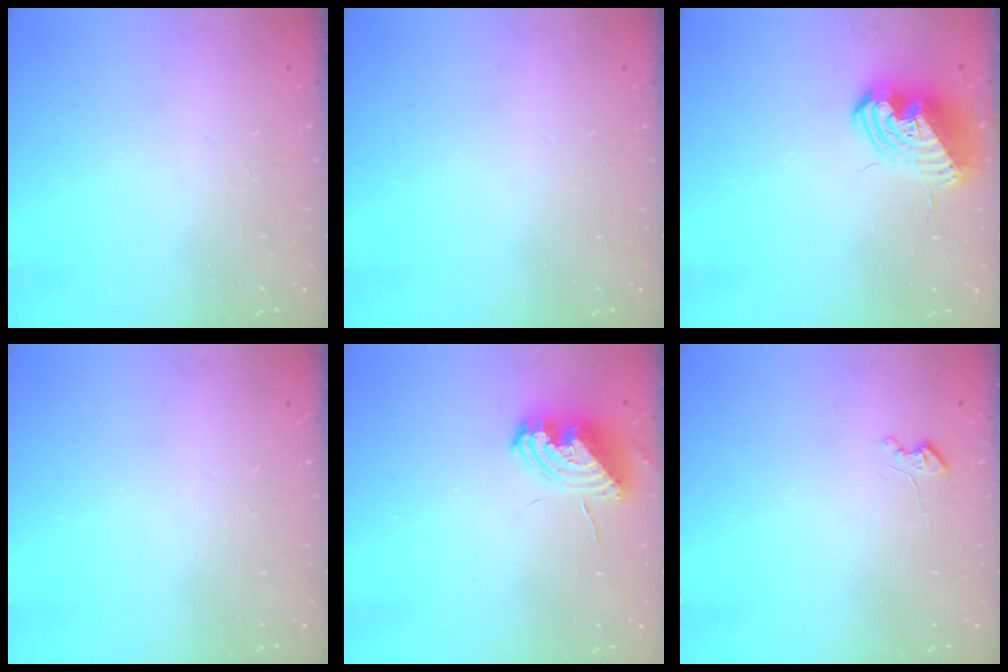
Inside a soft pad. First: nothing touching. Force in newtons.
{"total": 0.0}
{"total": 11.0, "press": 10.9, "slide": 1.5}
{"total": 0.0}
{"total": 10.4, "press": 10.4, "slide": 0.8}
{"total": 3.3, "press": 3.3, "slide": 0.5}